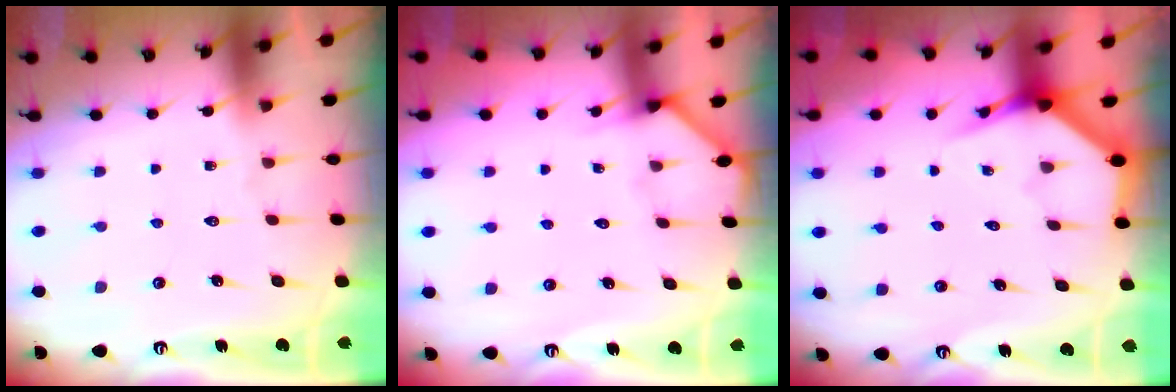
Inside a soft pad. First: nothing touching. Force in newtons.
{"total": 2.5, "press": 2.5, "slide": 0.1}
{"total": 3.9, "press": 3.9, "slide": 0.2}